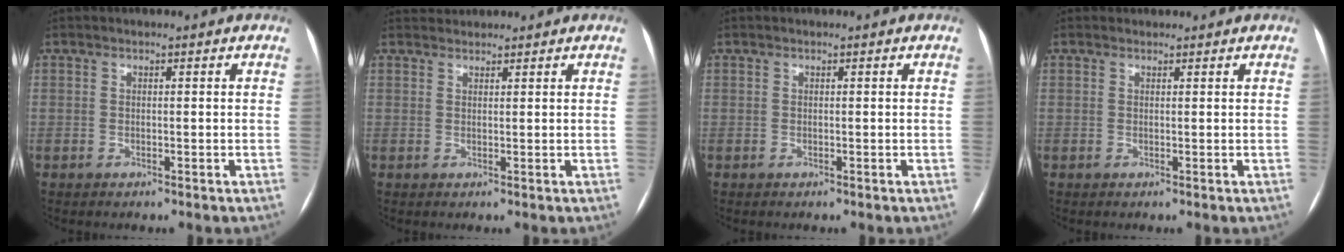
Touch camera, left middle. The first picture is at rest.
{"total": 2.0, "force": [1.9, 0.4, -0.2], "torque": [-0.003, 0.021, 0.036]}
{"total": 0.0}
{"total": 0.7, "force": [0.6, 0.3, -0.1], "torque": [-0.003, 0.008, 0.010]}